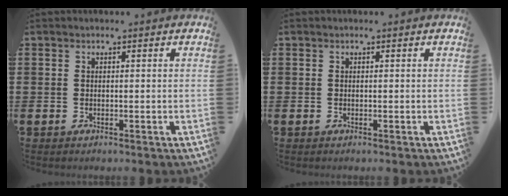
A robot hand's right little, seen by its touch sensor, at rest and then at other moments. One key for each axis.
{"total": 0.0}